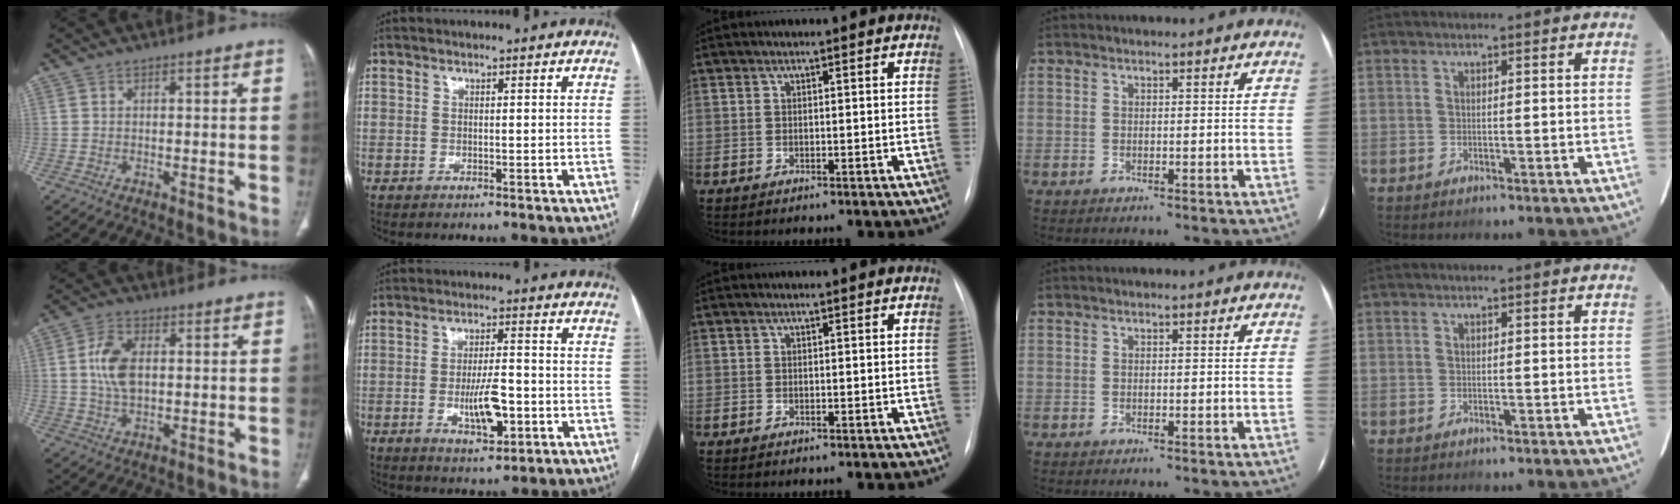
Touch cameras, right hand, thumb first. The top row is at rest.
{"thumb": {"total": 8.0, "force": [0.9, 4.7, 6.4], "torque": [-0.127, 0.002, 0.018]}, "index": {"total": 7.1, "force": [-2.0, 2.2, 6.5], "torque": [-0.117, -0.003, -0.029]}}